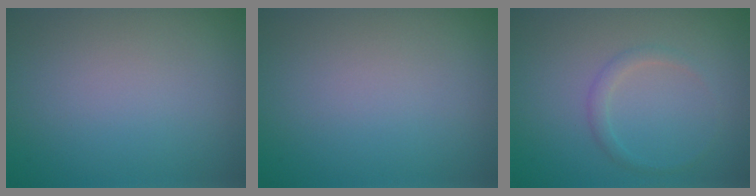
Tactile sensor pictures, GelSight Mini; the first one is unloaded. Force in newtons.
{"total": 0.0}
{"total": 1.2, "press": 1.2, "slide": 0.2}